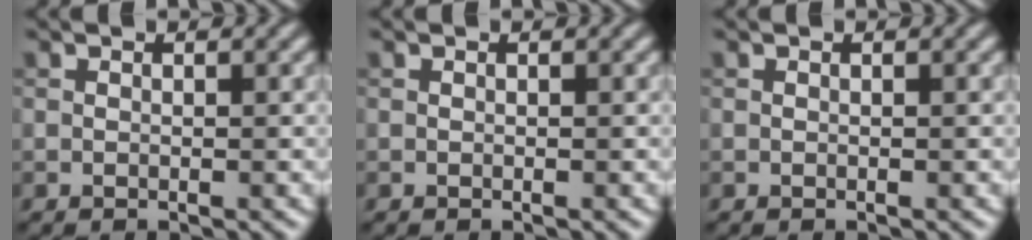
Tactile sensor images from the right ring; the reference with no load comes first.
{"total": 0.0}
{"total": 0.0}